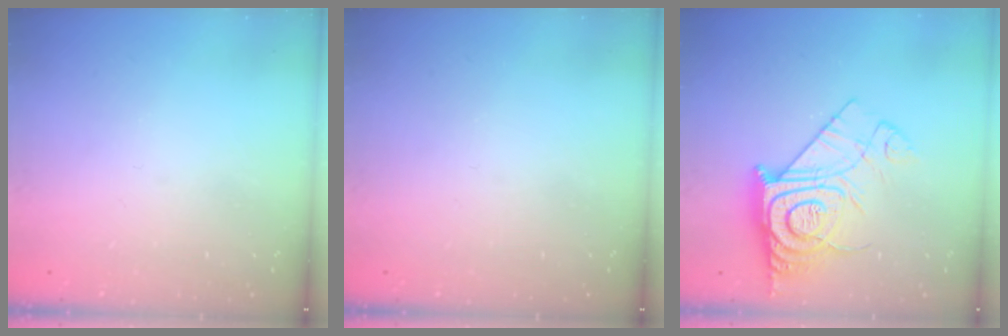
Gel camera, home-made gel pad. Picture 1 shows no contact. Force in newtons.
{"total": 0.0}
{"total": 16.1, "press": 16.1, "slide": 1.1}